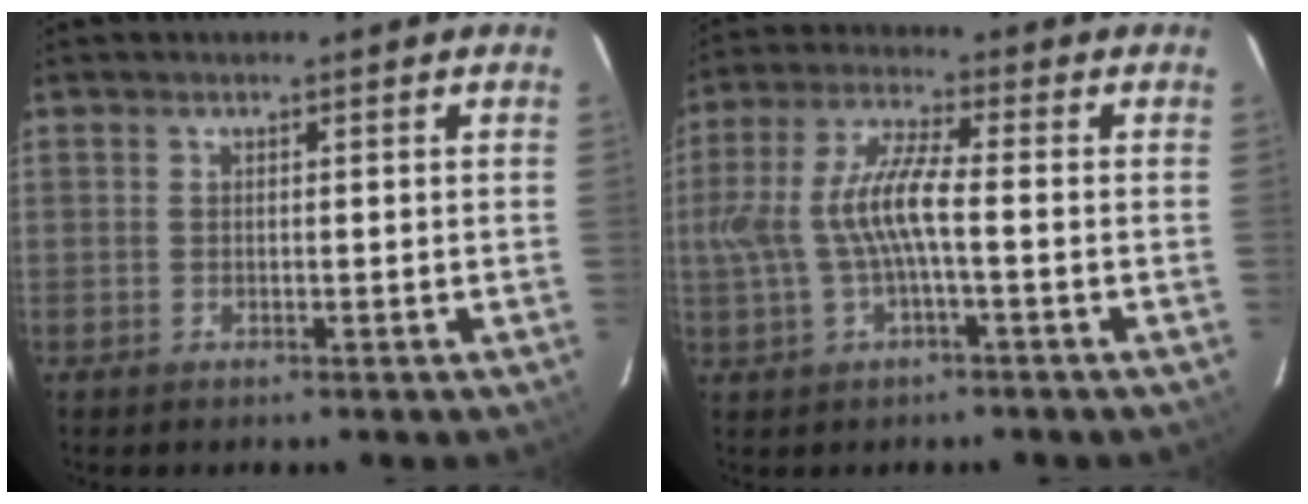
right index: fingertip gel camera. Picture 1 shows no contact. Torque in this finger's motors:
{"motor_torque": [0.46, -0.05, 0.29, 0.21]}